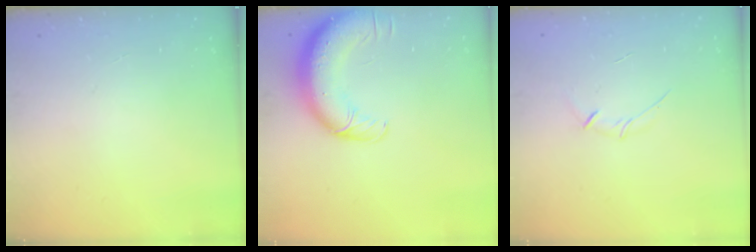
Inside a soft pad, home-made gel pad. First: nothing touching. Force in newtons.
{"total": 13.5, "press": 13.0, "slide": 3.6}
{"total": 3.5, "press": 3.4, "slide": 0.8}